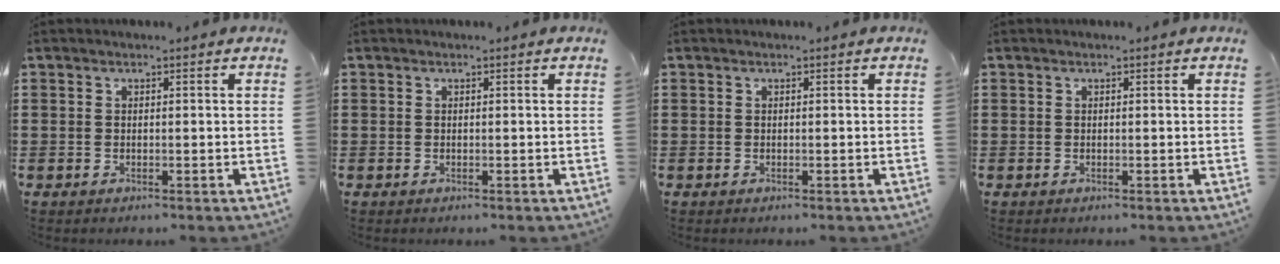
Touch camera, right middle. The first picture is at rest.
{"total": 0.0}
{"total": 0.0}
{"total": 0.0}